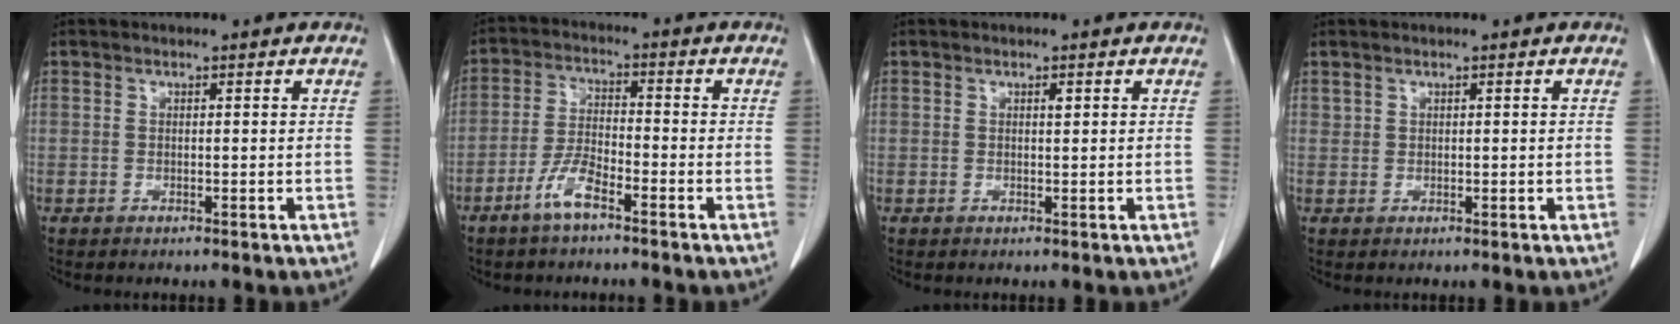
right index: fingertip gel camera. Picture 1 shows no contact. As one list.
[{"total": 5.6, "force": [-3.7, 1.1, 4.0], "torque": [-0.089, -0.002, -0.076]}, {"total": 0.6, "force": [0.3, 0.2, 0.5], "torque": [-0.011, -0.002, 0.005]}, {"total": 0.7, "force": [0.5, 0.4, 0.2], "torque": [0.003, 0.004, 0.011]}]